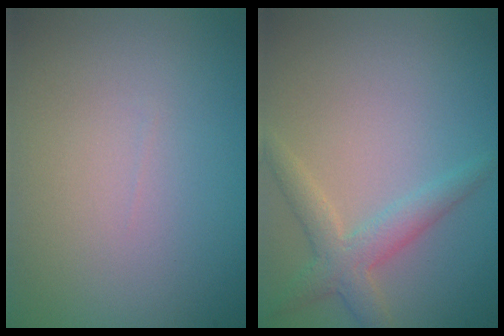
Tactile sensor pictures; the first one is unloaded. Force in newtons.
{"total": 2.8, "press": 2.8, "slide": 0.1}